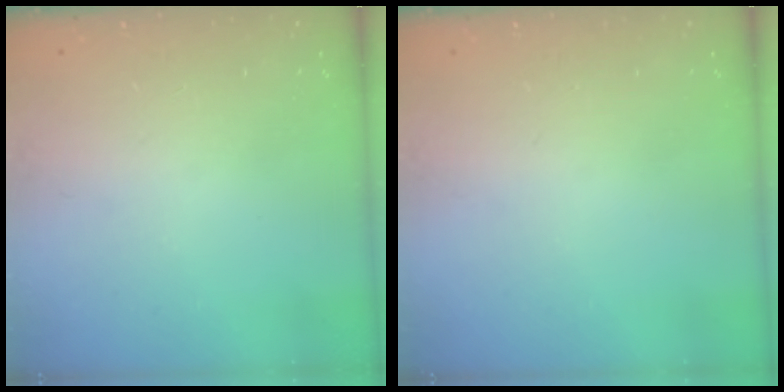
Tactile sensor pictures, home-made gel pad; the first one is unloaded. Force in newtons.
{"total": 0.0}